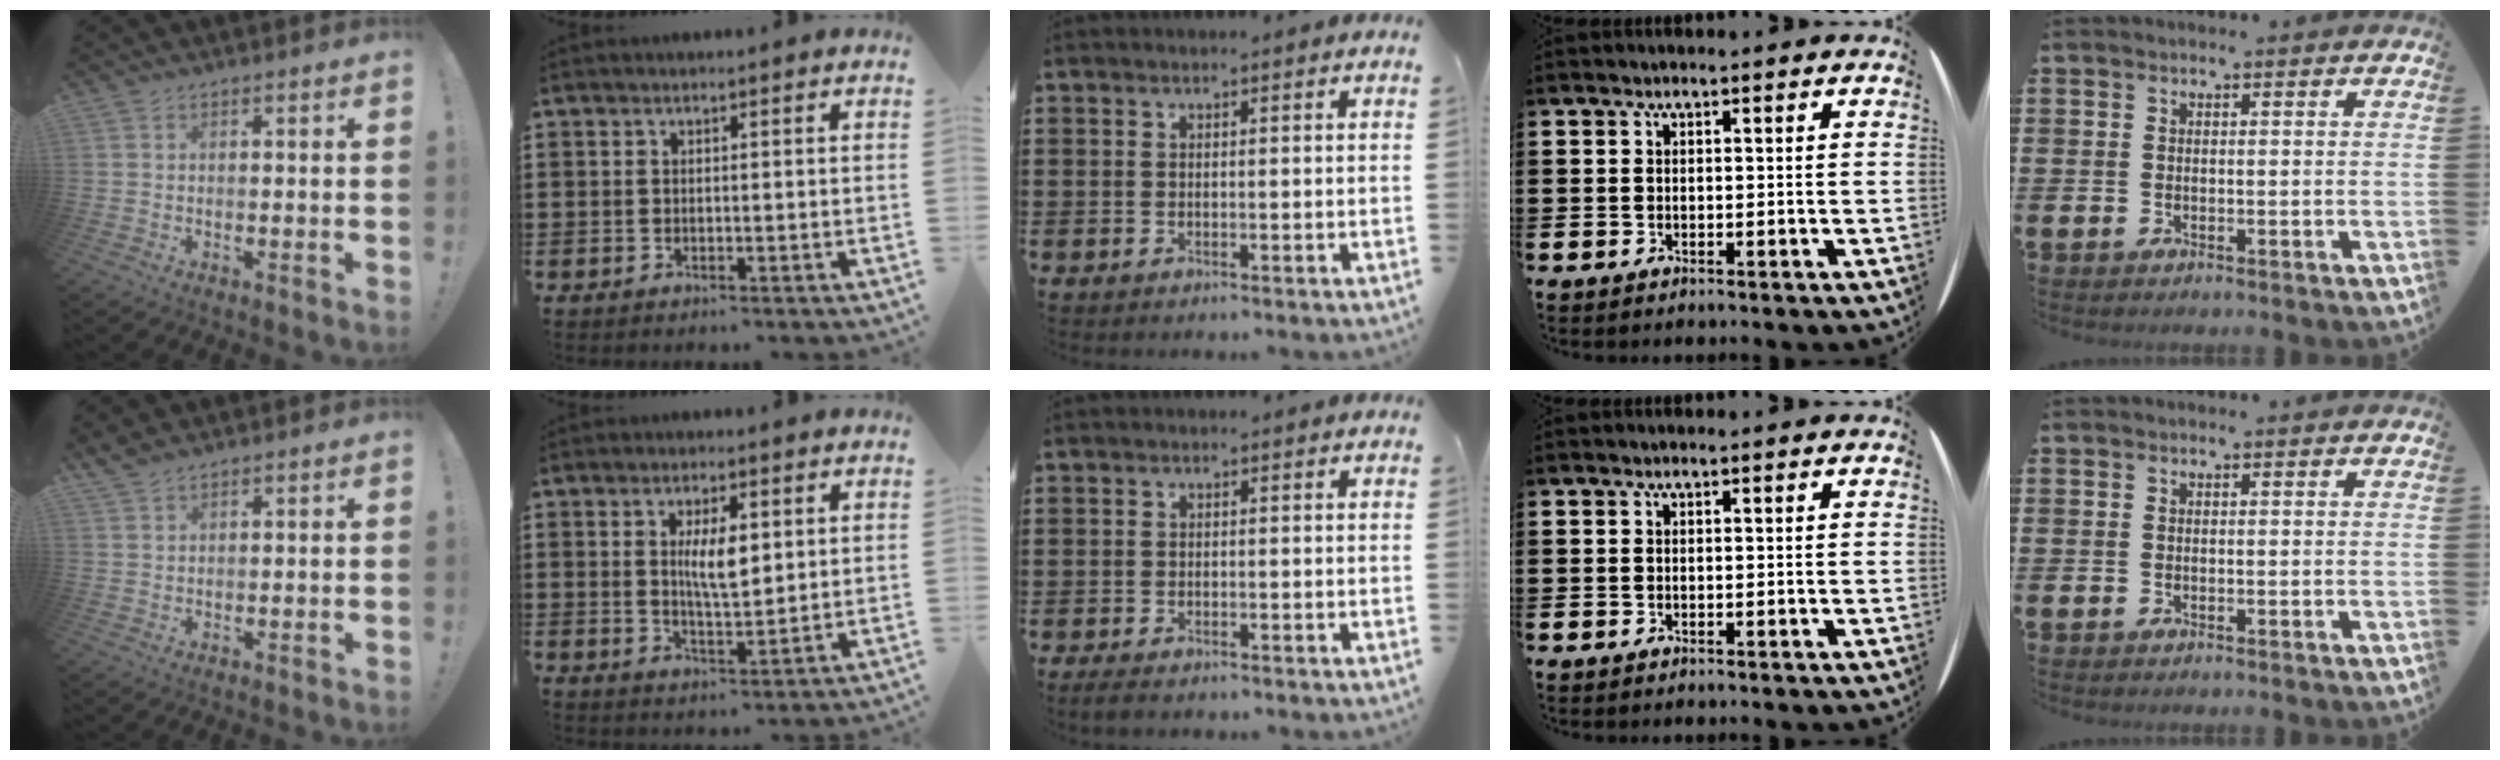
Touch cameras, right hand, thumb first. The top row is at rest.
{"thumb": {"total": 2.2, "force": [1.9, 0.6, 0.9], "torque": [-0.017, -0.010, 0.035]}, "index": {"total": 5.9, "force": [1.4, 1.8, 5.4], "torque": [-0.099, 0.003, 0.021]}, "middle": {"total": 1.1, "force": [-1.0, 0.2, 0.4], "torque": [-0.011, -0.002, -0.018]}}